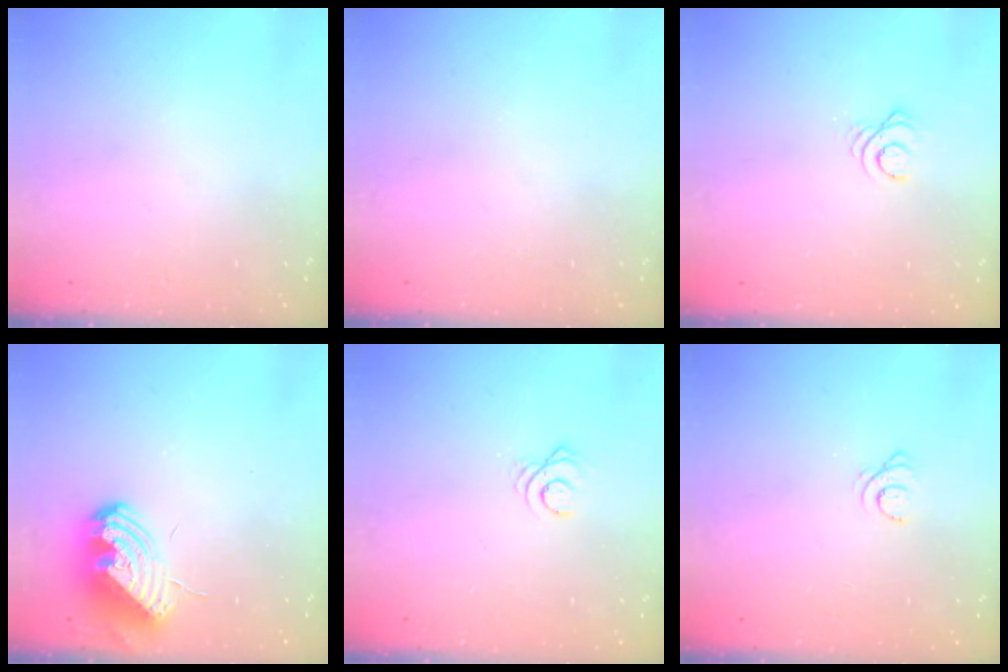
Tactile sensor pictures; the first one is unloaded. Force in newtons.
{"total": 0.0}
{"total": 2.9, "press": 2.9, "slide": 0.4}
{"total": 12.1, "press": 12.0, "slide": 1.3}
{"total": 2.7, "press": 2.7, "slide": 0.3}
{"total": 3.8, "press": 3.8, "slide": 0.4}